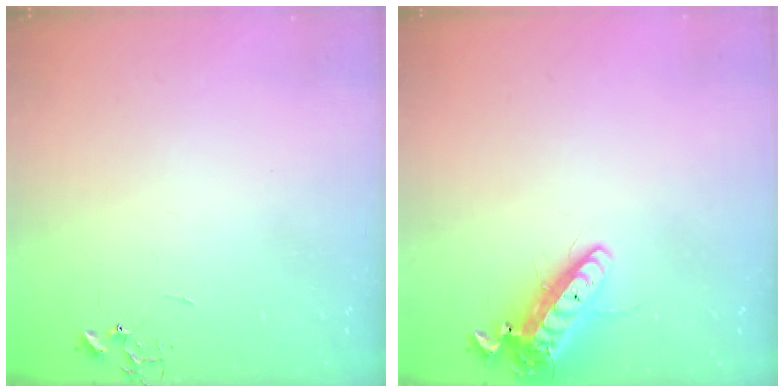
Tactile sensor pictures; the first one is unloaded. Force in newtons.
{"total": 14.8, "press": 14.5, "slide": 2.9}